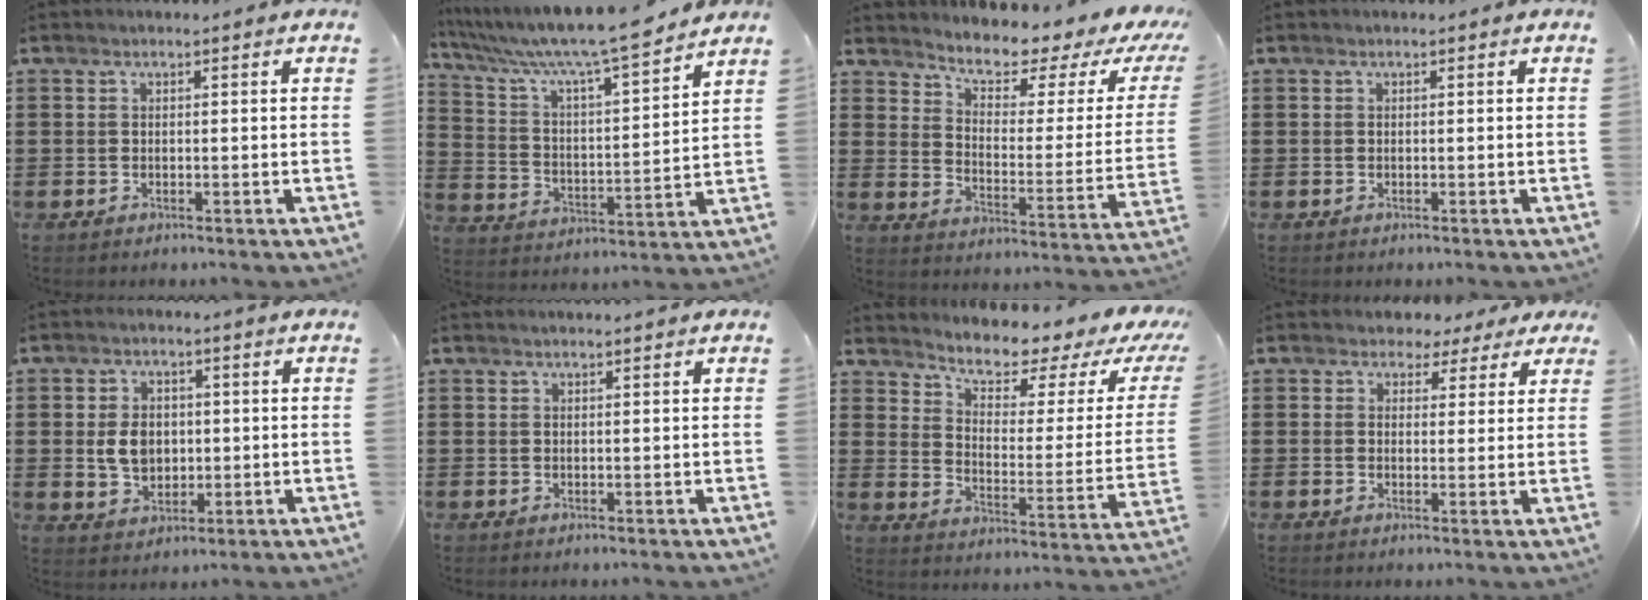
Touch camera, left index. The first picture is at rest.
{"total": 8.9, "force": [7.7, -0.2, 4.5], "torque": [-0.119, -0.055, 0.125]}
{"total": 4.4, "force": [3.8, 1.2, 1.8], "torque": [-0.054, -0.035, 0.055]}
{"total": 0.0}
{"total": 5.4, "force": [0.2, 3.9, 3.8], "torque": [-0.079, 0.006, -0.002]}
{"total": 0.7, "force": [0.5, -0.1, 0.4], "torque": [-0.007, -0.002, 0.011]}
{"total": 4.8, "force": [4.2, 1.4, 1.8], "torque": [-0.055, -0.036, 0.063]}
{"total": 2.7, "force": [1.7, 2.1, 0.5], "torque": [-0.016, 0.006, 0.028]}